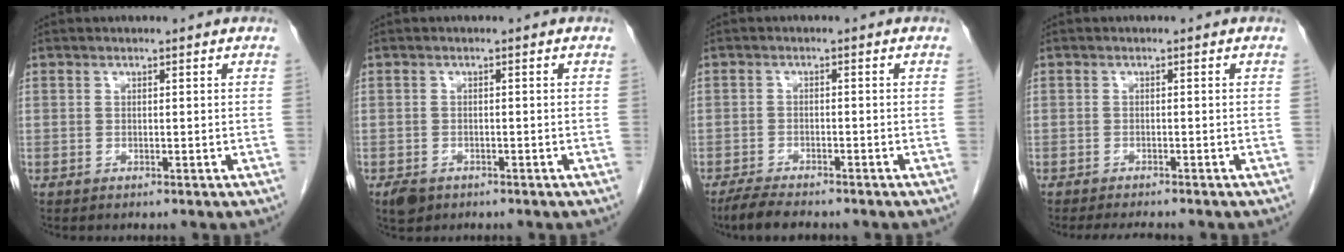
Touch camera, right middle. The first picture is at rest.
{"total": 2.3, "force": [-1.5, 1.5, 0.9], "torque": [-0.018, 0.000, -0.017]}
{"total": 4.7, "force": [-4.0, 0.9, 2.2], "torque": [-0.046, -0.014, -0.069]}
{"total": 3.9, "force": [-3.5, 0.4, 1.6], "torque": [-0.022, -0.011, -0.051]}